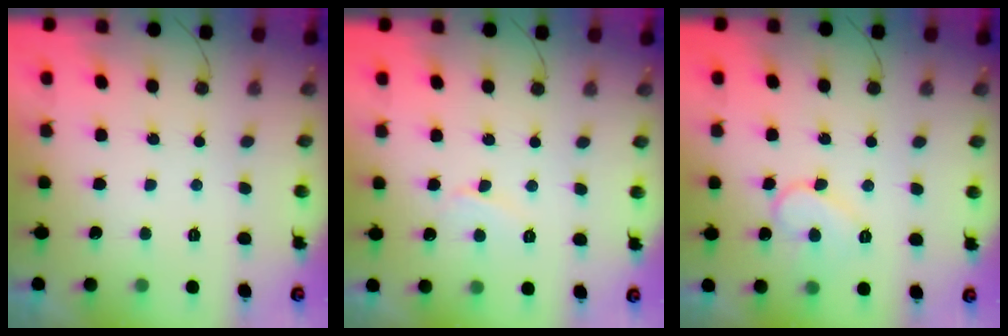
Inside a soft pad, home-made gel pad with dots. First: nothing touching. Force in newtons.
{"total": 4.6, "press": 4.5, "slide": 0.6}
{"total": 7.9, "press": 7.9, "slide": 0.7}